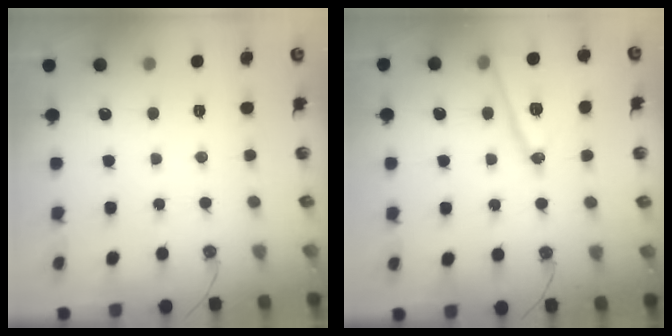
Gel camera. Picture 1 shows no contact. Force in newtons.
{"total": 15.0, "press": 14.6, "slide": 3.4}